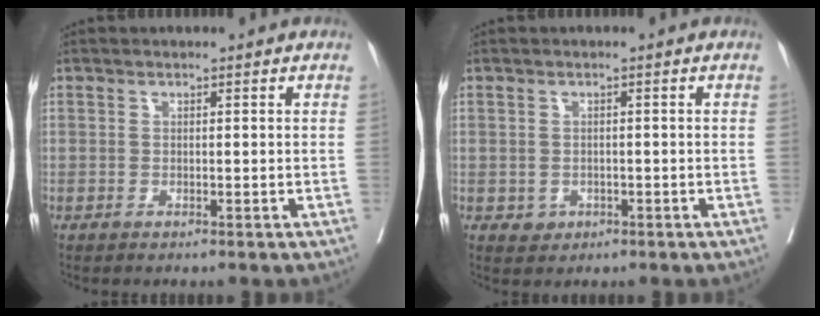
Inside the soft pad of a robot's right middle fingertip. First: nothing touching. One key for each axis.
{"total": 1.9, "fx": -0.6, "fy": 1.7, "fz": 0.5, "tx": -0.005, "ty": 0.004, "tz": -0.002}